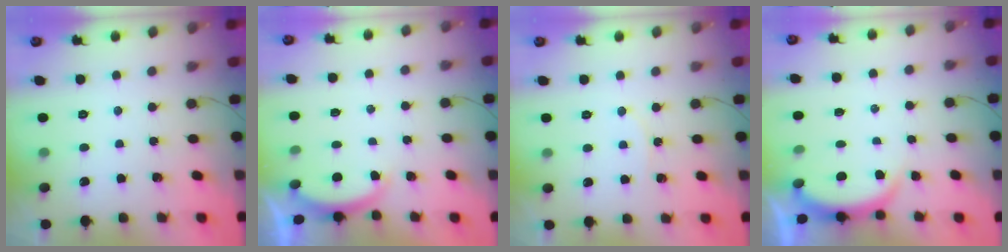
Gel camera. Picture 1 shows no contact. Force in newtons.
{"total": 1.3, "press": 1.2, "slide": 0.5}
{"total": 4.7, "press": 4.6, "slide": 0.6}
{"total": 2.8, "press": 2.8, "slide": 0.6}